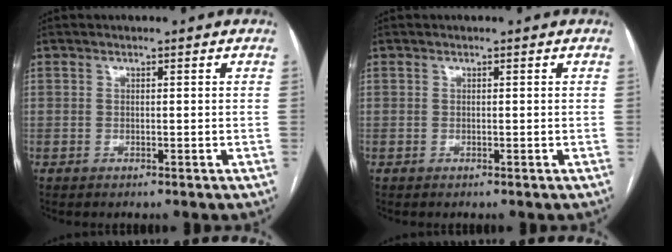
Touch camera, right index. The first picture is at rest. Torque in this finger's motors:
{"motor_torque": [0.00, 0.00, 0.00, 0.01]}